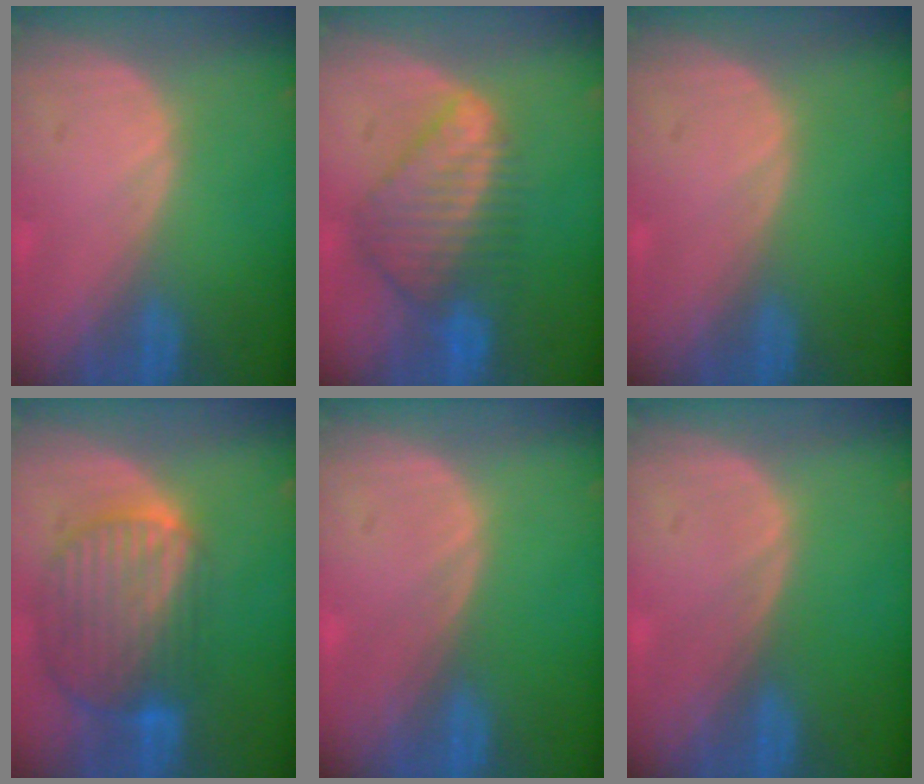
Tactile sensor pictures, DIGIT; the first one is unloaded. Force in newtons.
{"total": 8.7, "press": 7.6, "slide": 4.3}
{"total": 0.0}
{"total": 10.4, "press": 8.7, "slide": 5.6}
{"total": 0.0}
{"total": 0.0}